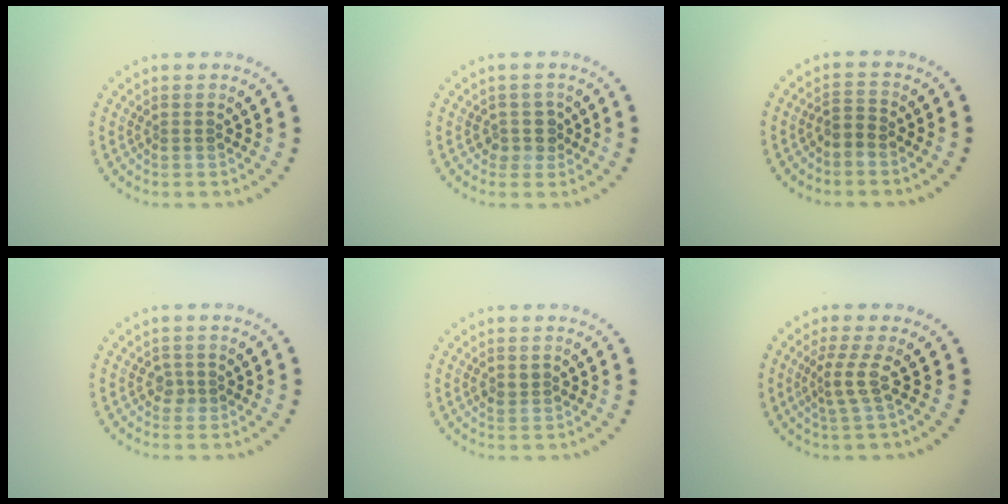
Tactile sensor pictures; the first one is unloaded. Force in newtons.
{"total": 1.6, "press": 1.3, "slide": 0.9}
{"total": 1.6, "press": 1.2, "slide": 1.1}
{"total": 1.2, "press": 1.0, "slide": 0.6}
{"total": 1.0, "press": 0.9, "slide": 0.3}
{"total": 2.3, "press": 1.6, "slide": 1.7}